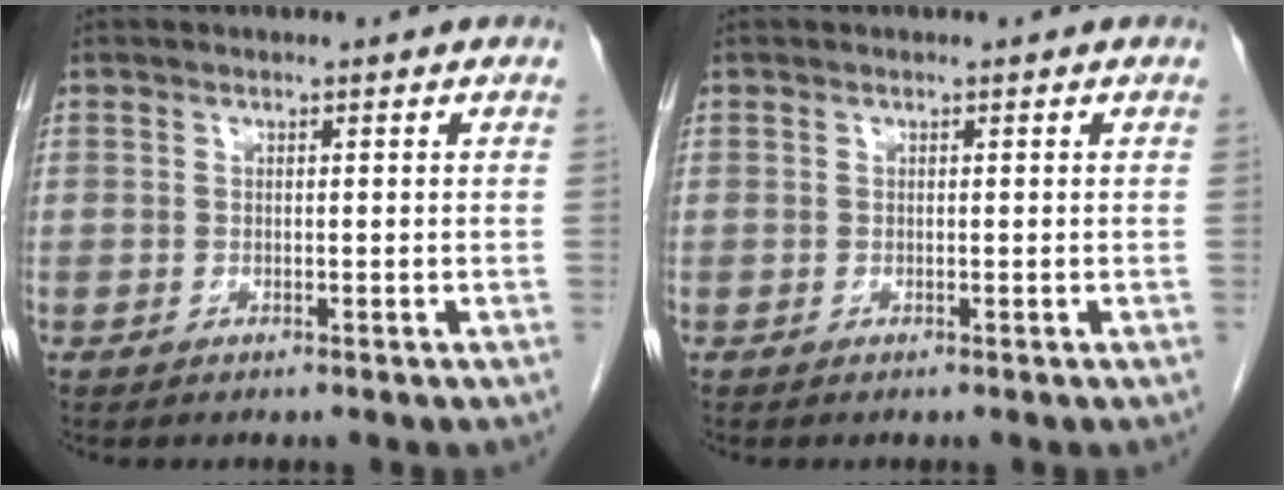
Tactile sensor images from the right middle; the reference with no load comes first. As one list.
[{"total": 0.0}]